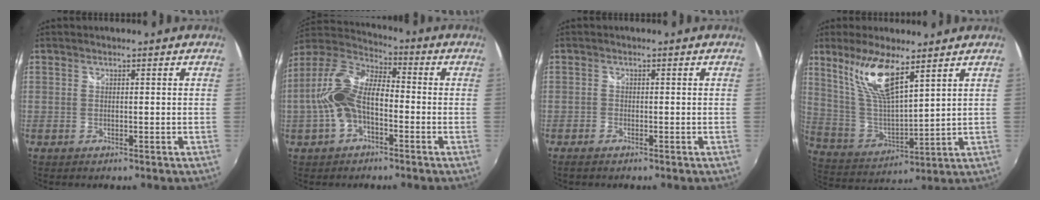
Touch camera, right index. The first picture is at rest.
{"total": 13.1, "force": [-2.7, 7.1, 10.7], "torque": [-0.224, 0.022, -0.053]}
{"total": 1.5, "force": [-1.2, 0.7, 0.6], "torque": [-0.017, -0.001, -0.024]}
{"total": 13.0, "force": [8.1, 3.0, 9.7], "torque": [-0.186, 0.004, 0.172]}